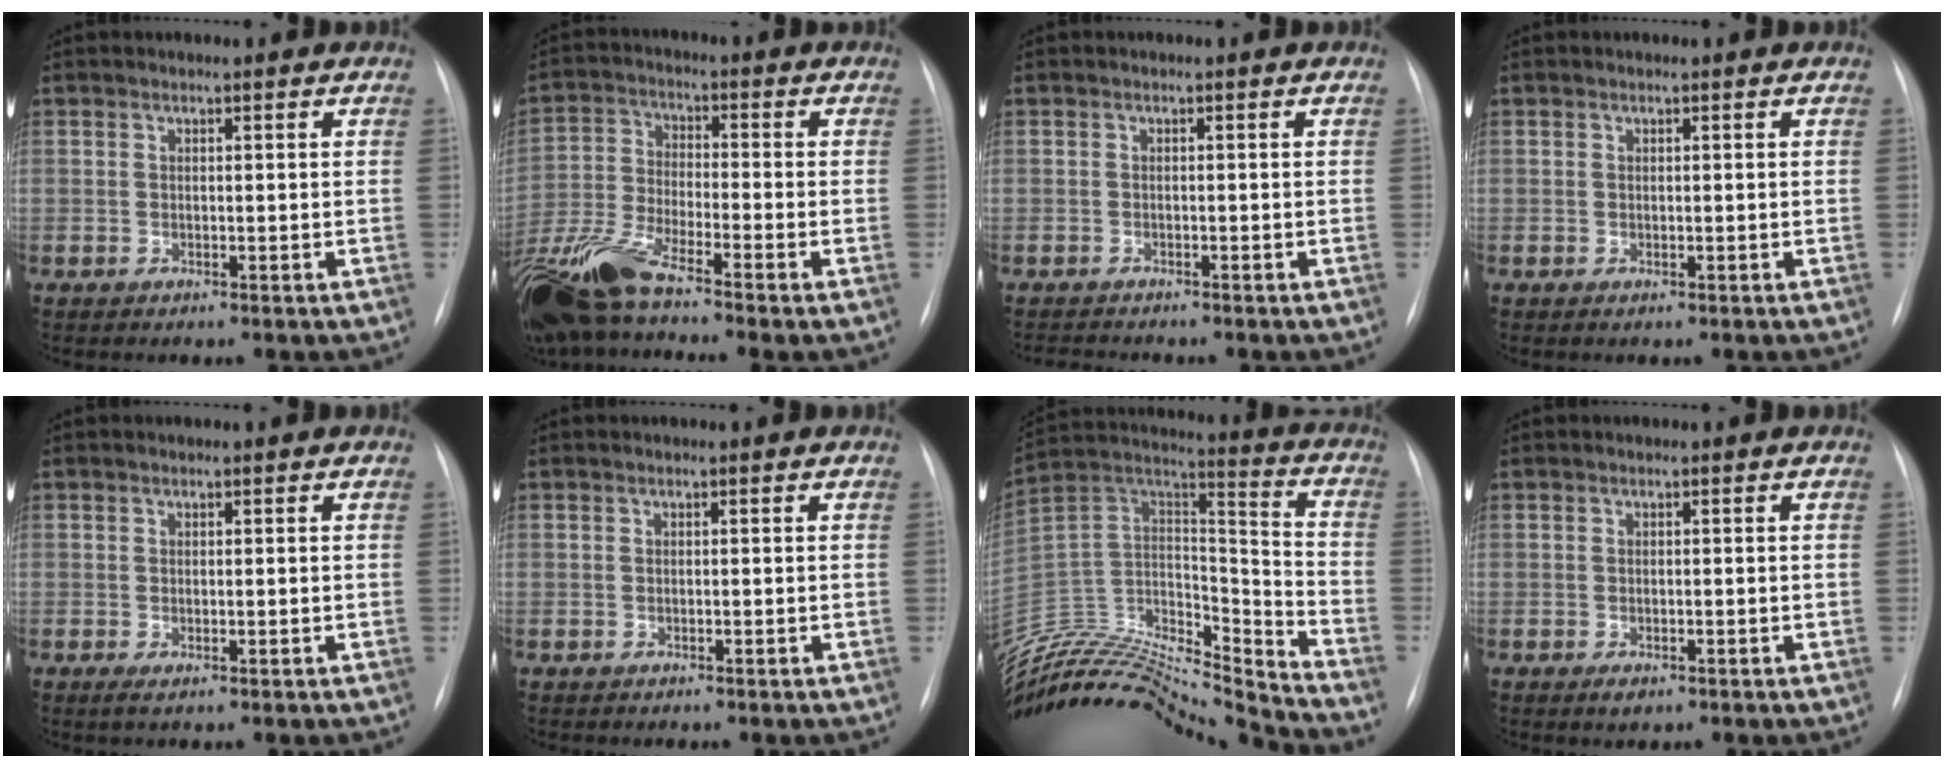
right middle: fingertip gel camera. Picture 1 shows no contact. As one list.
[{"total": 13.1, "force": [-9.7, 0.9, 8.8], "torque": [-0.189, -0.024, -0.187]}, {"total": 2.2, "force": [-2.2, 0.0, 0.4], "torque": [-0.005, -0.009, -0.033]}, {"total": 0.0}, {"total": 0.7, "force": [-0.1, 0.2, 0.7], "torque": [-0.011, -0.005, 0.002]}, {"total": 0.0}, {"total": 26.1, "force": [-25.0, 2.5, 7.0], "torque": [-0.161, 0.018, -0.419]}, {"total": 1.4, "force": [-0.8, 0.7, 0.9], "torque": [-0.013, 0.000, -0.005]}]